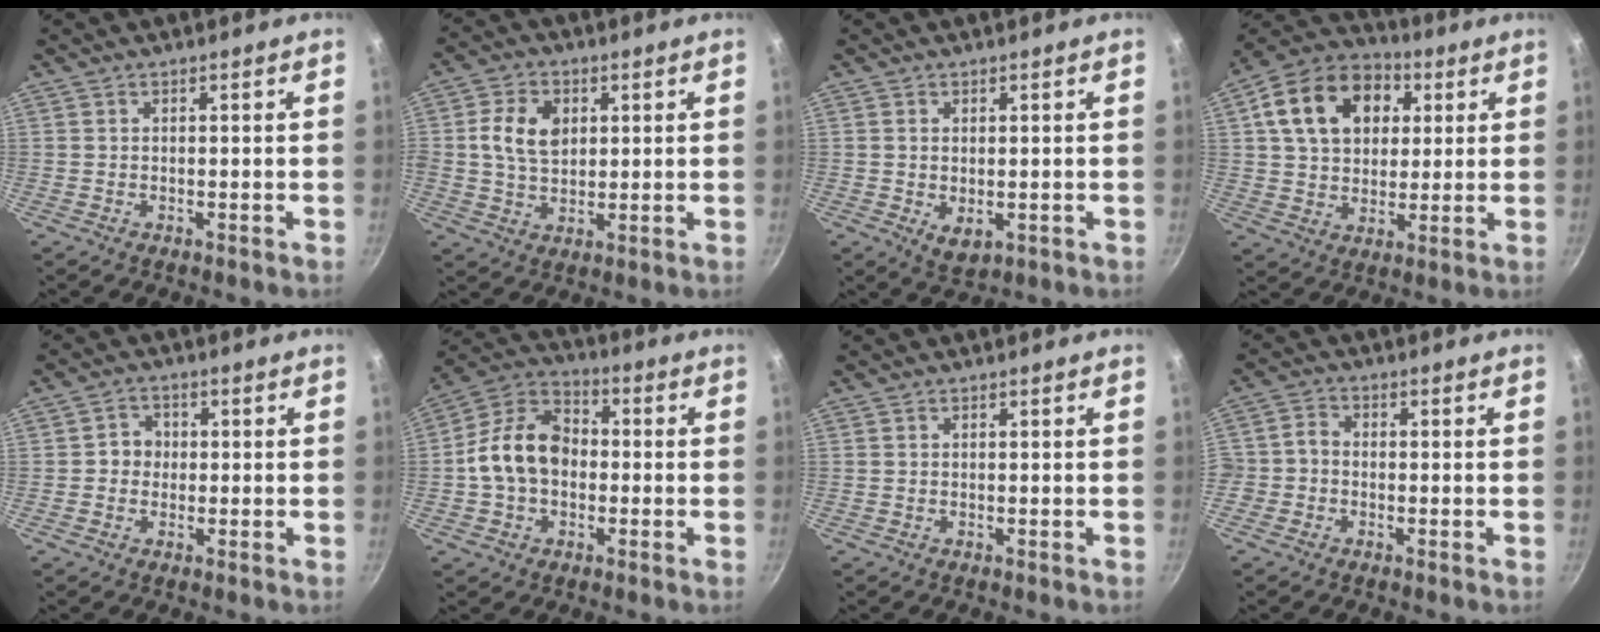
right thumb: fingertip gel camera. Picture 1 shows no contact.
{"total": 8.5, "force": [1.7, 6.0, 5.8], "torque": [-0.093, 0.001, 0.029]}
{"total": 4.0, "force": [-0.3, 2.5, 3.1], "torque": [-0.049, -0.014, 0.000]}
{"total": 18.4, "force": [5.4, 13.3, 11.5], "torque": [-0.172, 0.017, 0.082]}
{"total": 3.5, "force": [-0.2, 3.3, 1.3], "torque": [0.004, 0.008, -0.009]}
{"total": 13.2, "force": [-0.9, 9.6, 8.9], "torque": [-0.128, 0.037, -0.037]}
{"total": 0.0}
{"total": 3.1, "force": [-1.4, 2.5, 1.2], "torque": [-0.014, 0.015, -0.036]}